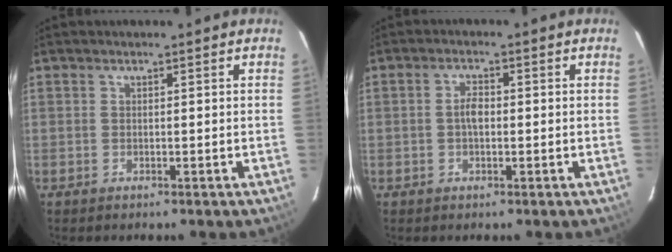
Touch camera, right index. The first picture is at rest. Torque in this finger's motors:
{"motor_torque": [0.39, 0.23, 0.17, 0.06]}